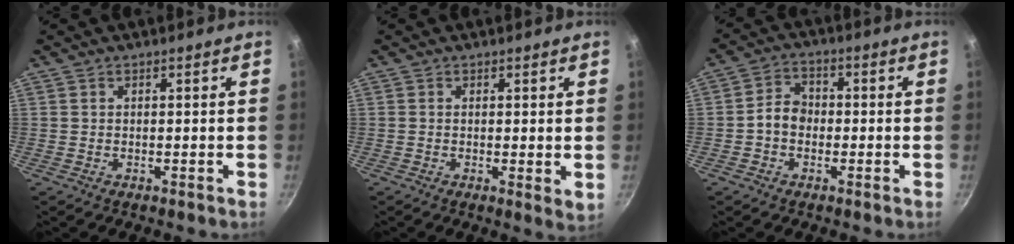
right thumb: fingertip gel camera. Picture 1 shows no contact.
{"total": 2.7, "force": [0.3, 0.7, 2.6], "torque": [-0.037, -0.010, 0.002]}
{"total": 4.9, "force": [-0.9, 4.0, 2.8], "torque": [-0.024, 0.020, -0.026]}